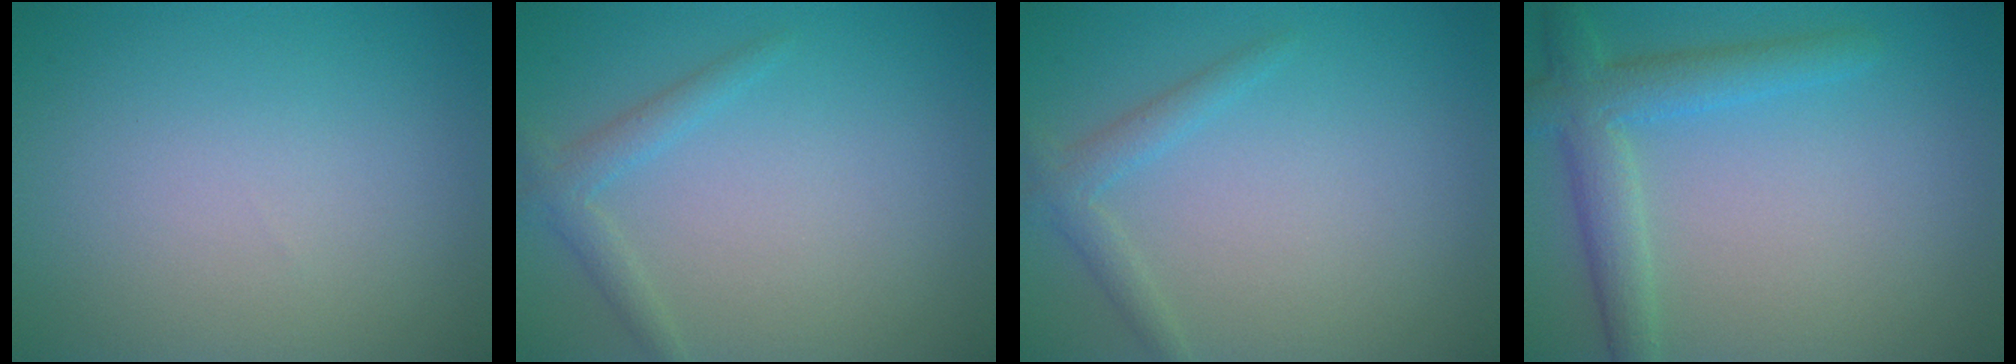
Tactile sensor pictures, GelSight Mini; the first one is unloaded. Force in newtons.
{"total": 1.7, "press": 1.7, "slide": 0.1}
{"total": 1.7, "press": 1.7, "slide": 0.1}
{"total": 4.0, "press": 4.0, "slide": 0.1}